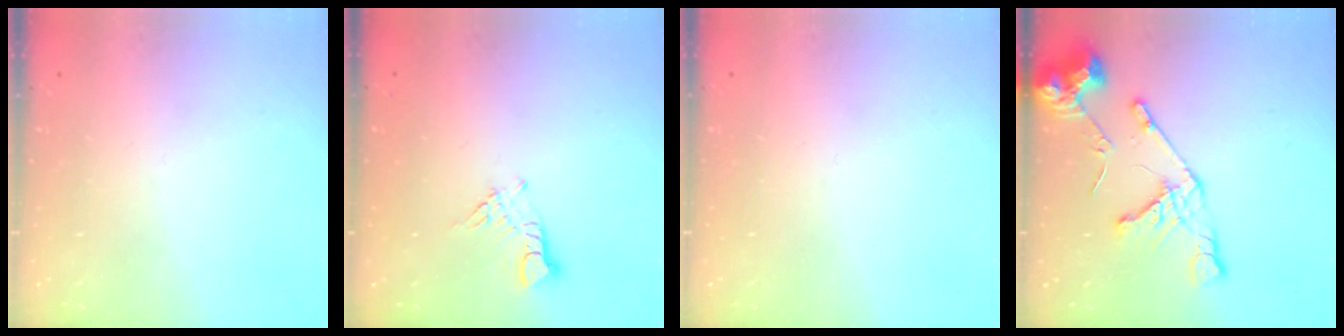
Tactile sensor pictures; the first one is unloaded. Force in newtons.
{"total": 3.1, "press": 3.1, "slide": 0.4}
{"total": 0.0}
{"total": 13.9, "press": 13.8, "slide": 1.6}